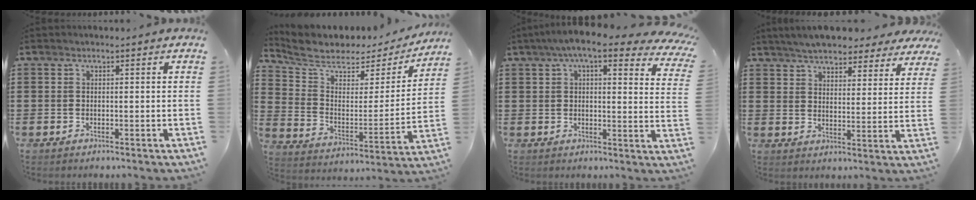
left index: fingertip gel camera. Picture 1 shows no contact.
{"total": 6.1, "force": [5.1, 2.7, 2.0], "torque": [-0.074, -0.034, 0.084]}
{"total": 7.5, "force": [5.5, 0.9, 4.9], "torque": [-0.098, -0.015, 0.093]}
{"total": 5.7, "force": [5.5, 0.8, 1.3], "torque": [-0.049, -0.017, 0.099]}